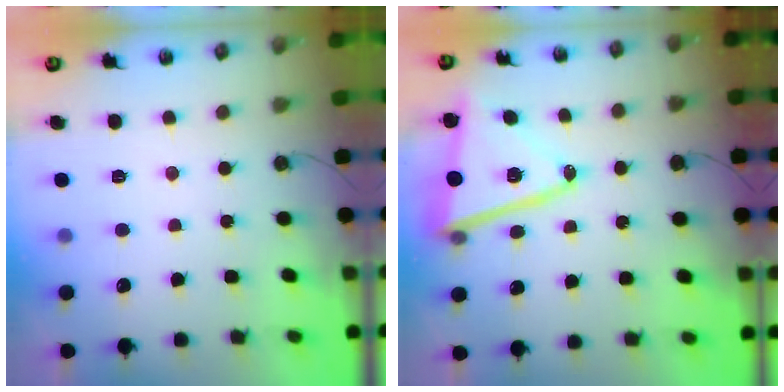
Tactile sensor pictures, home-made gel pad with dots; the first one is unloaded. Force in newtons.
{"total": 16.2, "press": 16.1, "slide": 1.8}